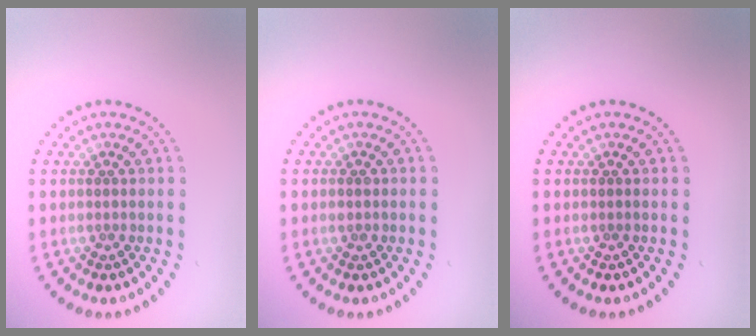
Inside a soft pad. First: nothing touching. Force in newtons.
{"total": 1.0, "press": 1.0, "slide": 0.1}
{"total": 0.0}